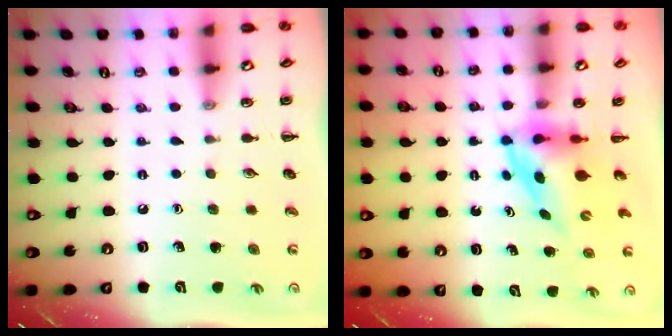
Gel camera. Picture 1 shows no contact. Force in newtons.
{"total": 3.9, "press": 3.8, "slide": 0.8}